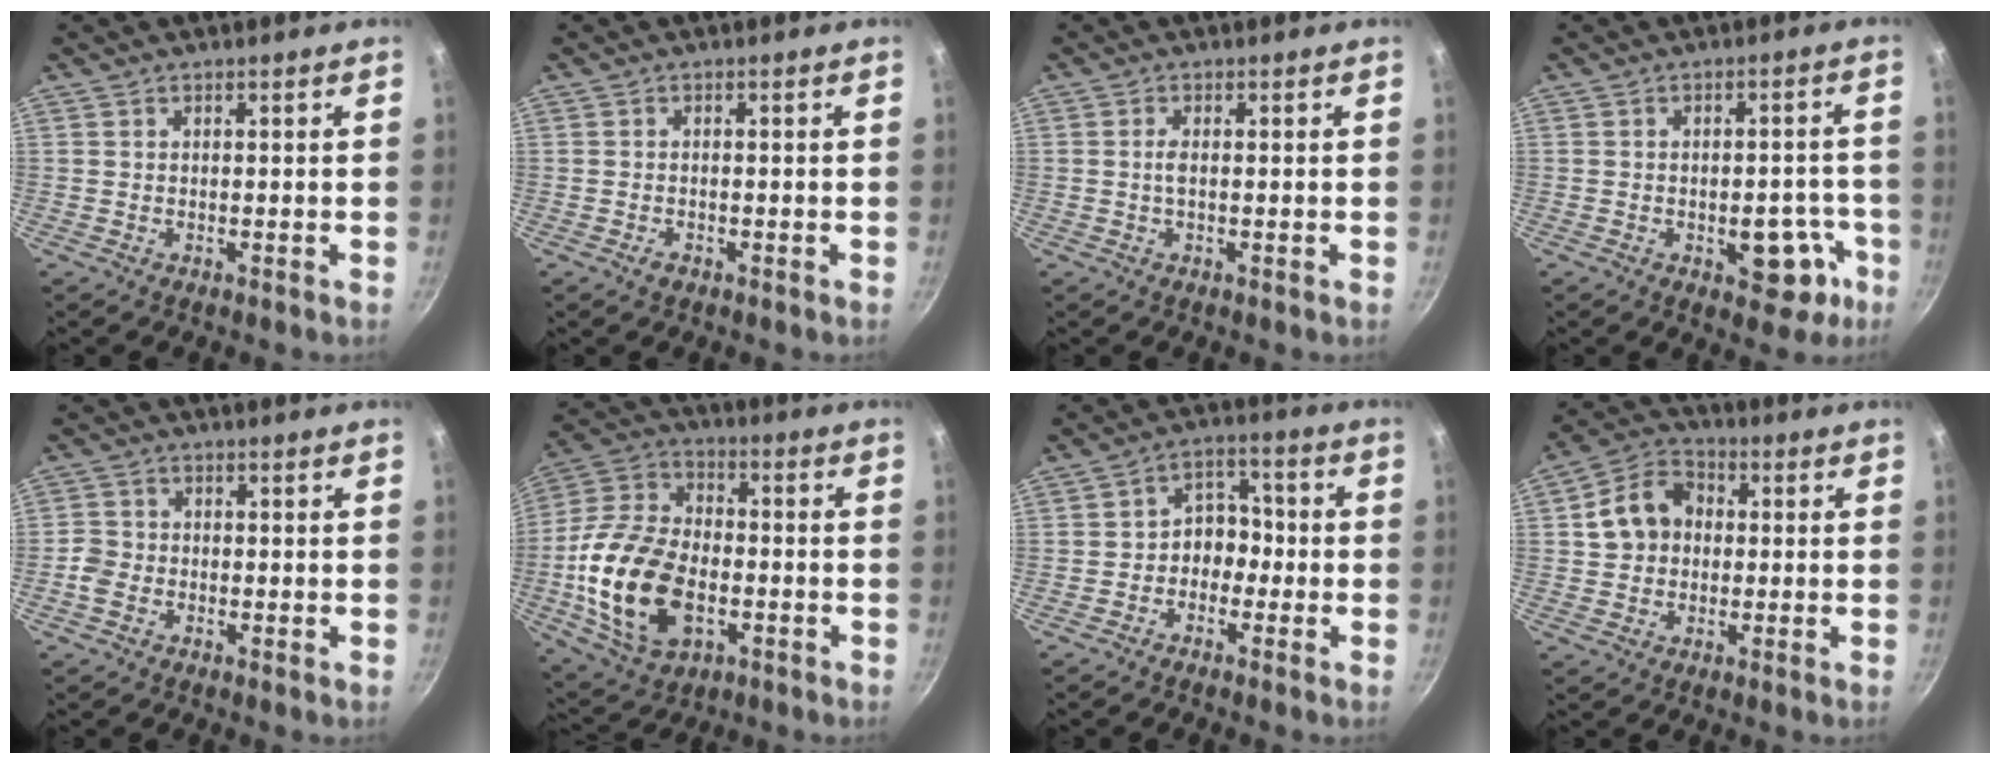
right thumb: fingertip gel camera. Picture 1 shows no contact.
{"total": 1.3, "force": [-0.9, 0.6, 0.7], "torque": [-0.015, 0.004, -0.015]}
{"total": 1.5, "force": [-0.2, 0.4, 1.4], "torque": [-0.036, 0.002, -0.006]}
{"total": 9.2, "force": [-3.7, 5.1, 6.7], "torque": [-0.037, 0.027, -0.043]}
{"total": 3.4, "force": [-1.5, 2.6, 1.5], "torque": [-0.028, 0.018, -0.033]}
{"total": 21.4, "force": [-4.8, 13.5, 15.9], "torque": [-0.302, 0.023, -0.085]}
{"total": 6.3, "force": [-1.6, 5.0, 3.4], "torque": [0.002, 0.034, -0.038]}
{"total": 10.0, "force": [0.8, 8.2, 5.8], "torque": [-0.072, 0.021, -0.003]}